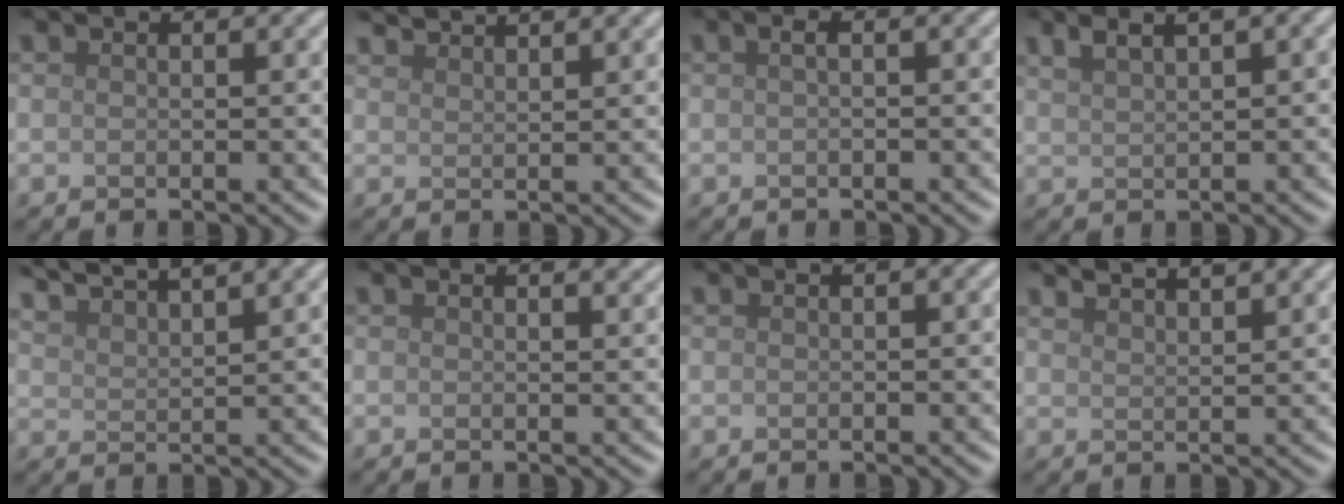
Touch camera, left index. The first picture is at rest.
{"total": 2.9, "force": [2.8, 0.4, 0.8], "torque": [0.000, 0.006, 0.039]}
{"total": 1.5, "force": [0.2, 0.4, 1.4], "torque": [-0.024, 0.007, 0.000]}
{"total": 4.6, "force": [2.8, 1.3, 3.4], "torque": [-0.054, 0.018, 0.051]}
{"total": 6.7, "force": [5.7, 1.2, 3.2], "torque": [-0.039, 0.029, 0.067]}
{"total": 1.5, "force": [1.4, 0.4, 0.5], "torque": [-0.004, 0.000, 0.011]}
{"total": 0.9, "force": [0.4, 0.3, 0.8], "torque": [-0.010, 0.008, 0.003]}
{"total": 5.1, "force": [4.3, 1.3, 2.4], "torque": [-0.008, 0.030, 0.030]}